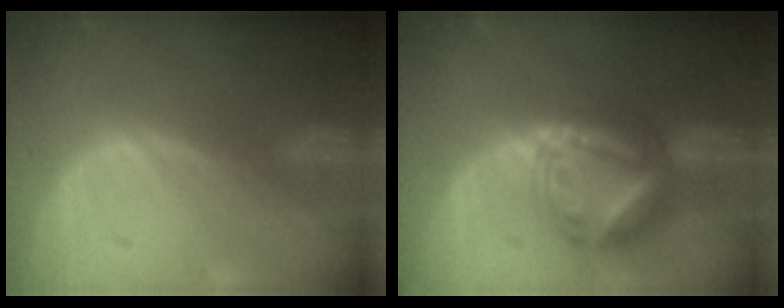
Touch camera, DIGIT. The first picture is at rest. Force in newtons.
{"total": 8.9, "press": 8.8, "slide": 0.9}